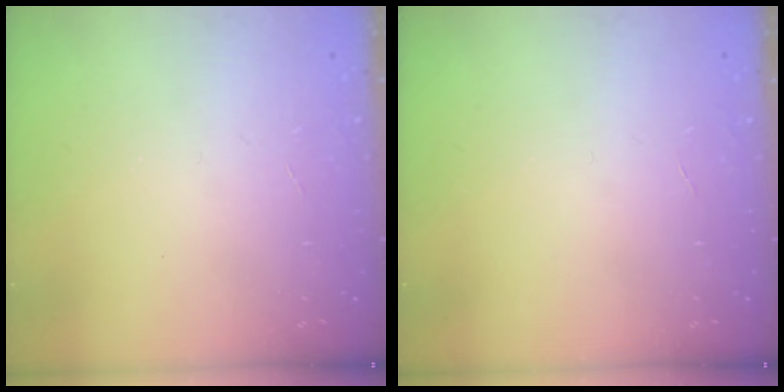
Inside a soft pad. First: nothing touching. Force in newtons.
{"total": 0.0}